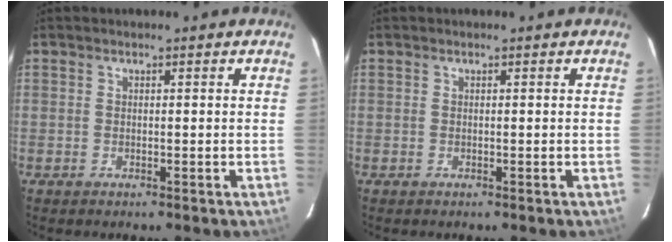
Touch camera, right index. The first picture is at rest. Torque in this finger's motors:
{"motor_torque": [-0.15, 0.01, 0.01, 0.00]}